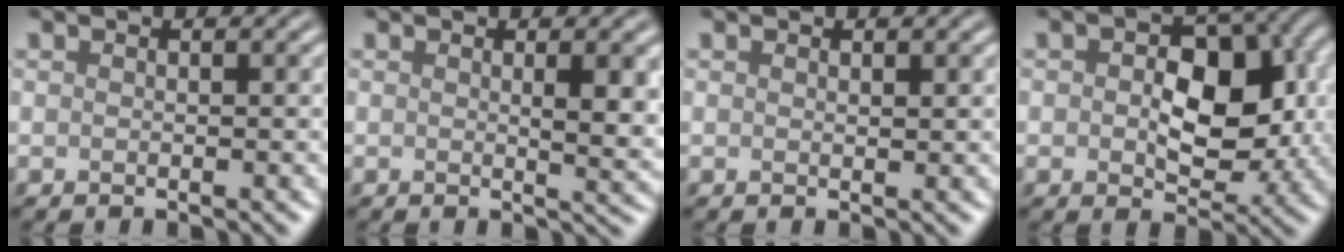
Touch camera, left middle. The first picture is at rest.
{"total": 3.0, "force": [0.7, 0.8, 2.8], "torque": [-0.034, -0.004, 0.010]}
{"total": 0.0}
{"total": 8.2, "force": [0.4, 5.1, 6.3], "torque": [-0.085, -0.001, 0.004]}